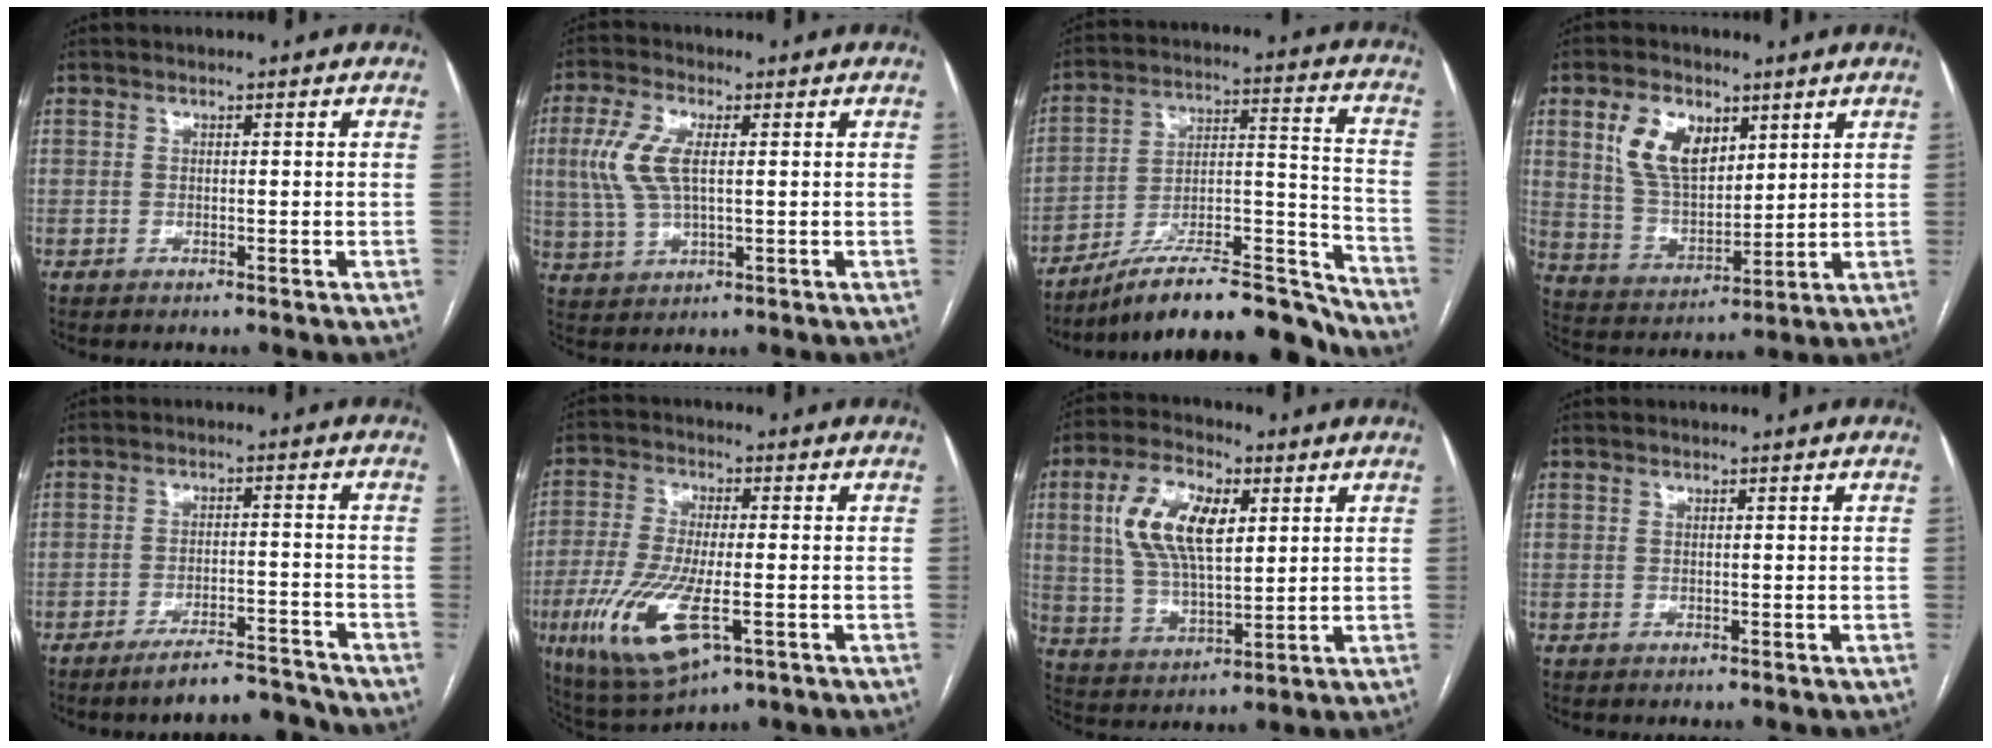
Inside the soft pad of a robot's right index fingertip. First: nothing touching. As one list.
[{"total": 8.1, "force": [1.4, 3.2, 7.2], "torque": [-0.181, 0.010, 0.030]}, {"total": 21.0, "force": [-18.3, 3.0, 9.7], "torque": [-0.119, 0.038, -0.297]}, {"total": 10.7, "force": [4.9, 6.1, 7.3], "torque": [-0.148, 0.015, 0.101]}, {"total": 6.2, "force": [-5.9, 0.5, 1.7], "torque": [-0.022, 0.002, -0.101]}, {"total": 13.3, "force": [-4.5, 4.0, 11.8], "torque": [-0.246, -0.025, -0.073]}, {"total": 13.1, "force": [3.9, 5.7, 11.1], "torque": [-0.229, 0.018, 0.074]}, {"total": 0.0}]